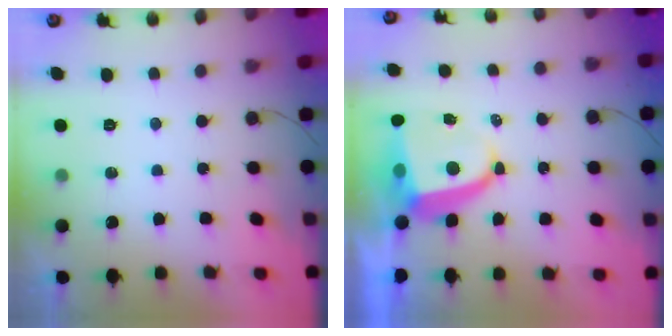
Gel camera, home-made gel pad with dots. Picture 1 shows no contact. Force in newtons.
{"total": 6.4, "press": 6.3, "slide": 0.9}